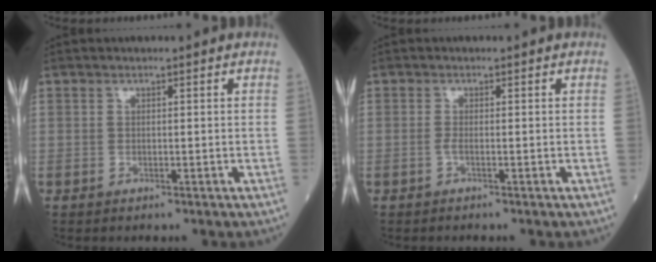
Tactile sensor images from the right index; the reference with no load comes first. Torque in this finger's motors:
{"motor_torque": [0.24, -0.07, 0.11, 0.03]}